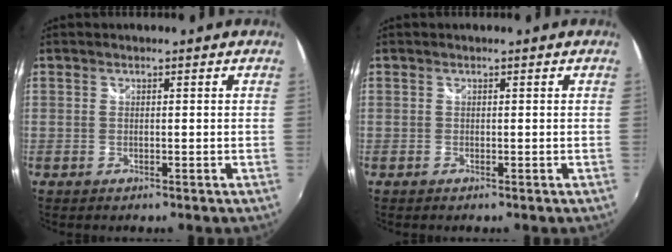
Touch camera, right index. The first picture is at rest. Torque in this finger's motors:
{"motor_torque": [0.08, -0.05, -0.02, 0.01]}